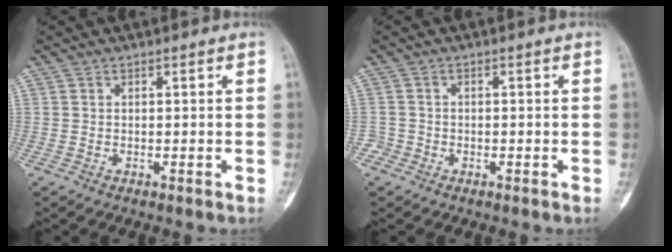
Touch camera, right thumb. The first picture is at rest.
{"total": 1.9, "force": [-1.0, 1.6, -0.3], "torque": [0.015, 0.010, -0.025]}